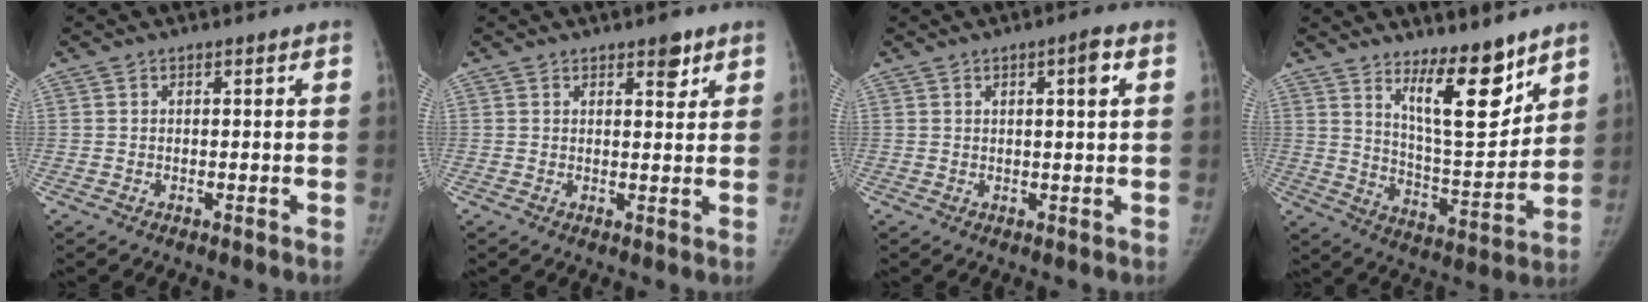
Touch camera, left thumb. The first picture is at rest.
{"total": 3.2, "force": [2.1, 1.5, 2.0], "torque": [-0.010, -0.011, 0.028]}
{"total": 3.7, "force": [1.2, 0.6, 3.4], "torque": [-0.049, 0.001, 0.017]}
{"total": 13.4, "force": [9.1, 4.0, 9.1], "torque": [-0.110, -0.087, 0.160]}